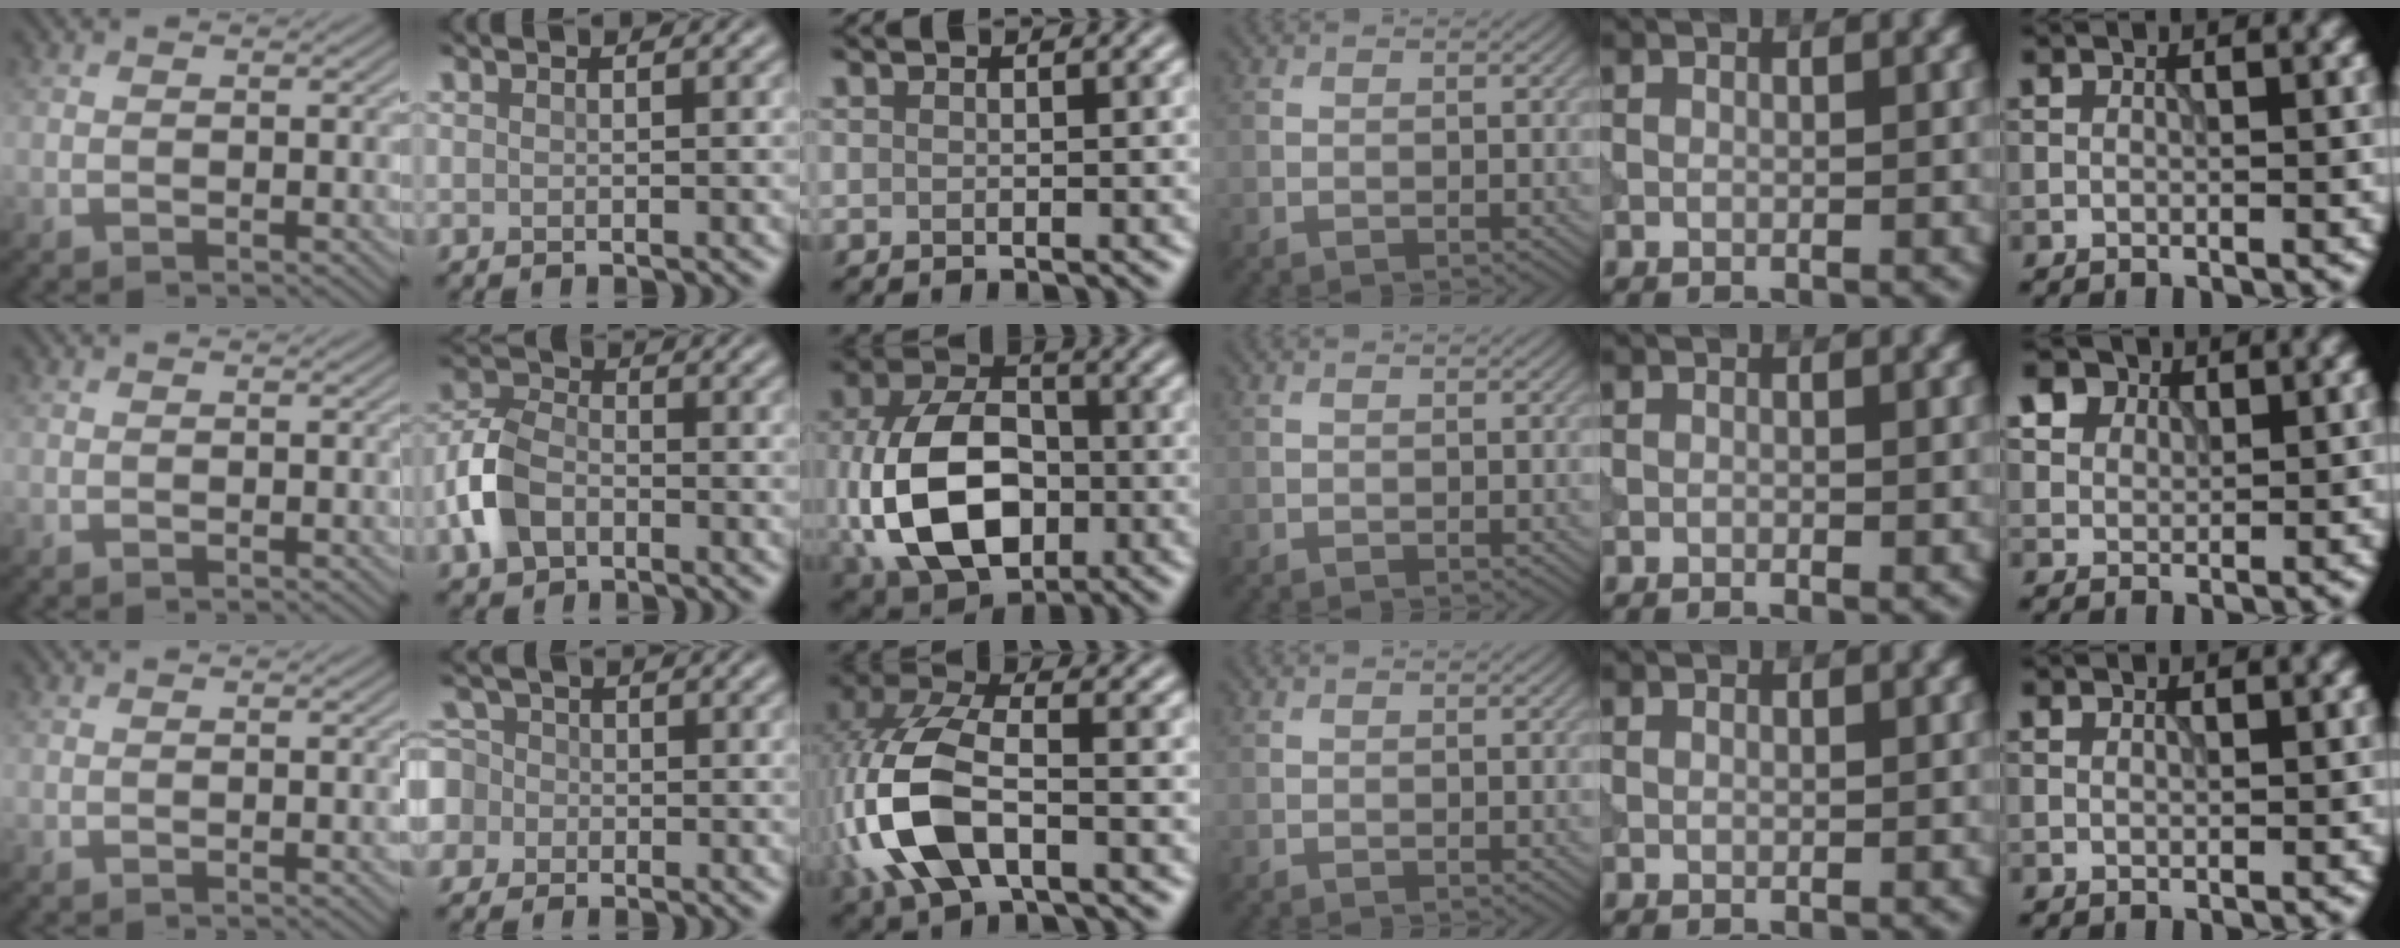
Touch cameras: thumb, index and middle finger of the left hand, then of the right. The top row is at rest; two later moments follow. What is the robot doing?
{"motion": "insert", "object": "power adapter"}